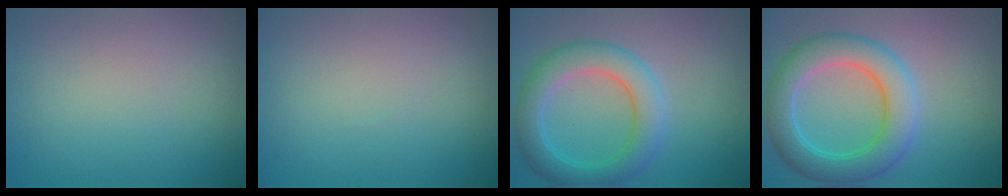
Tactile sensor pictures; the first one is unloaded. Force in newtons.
{"total": 0.0}
{"total": 4.9, "press": 4.9, "slide": 0.2}
{"total": 6.1, "press": 6.1, "slide": 0.3}